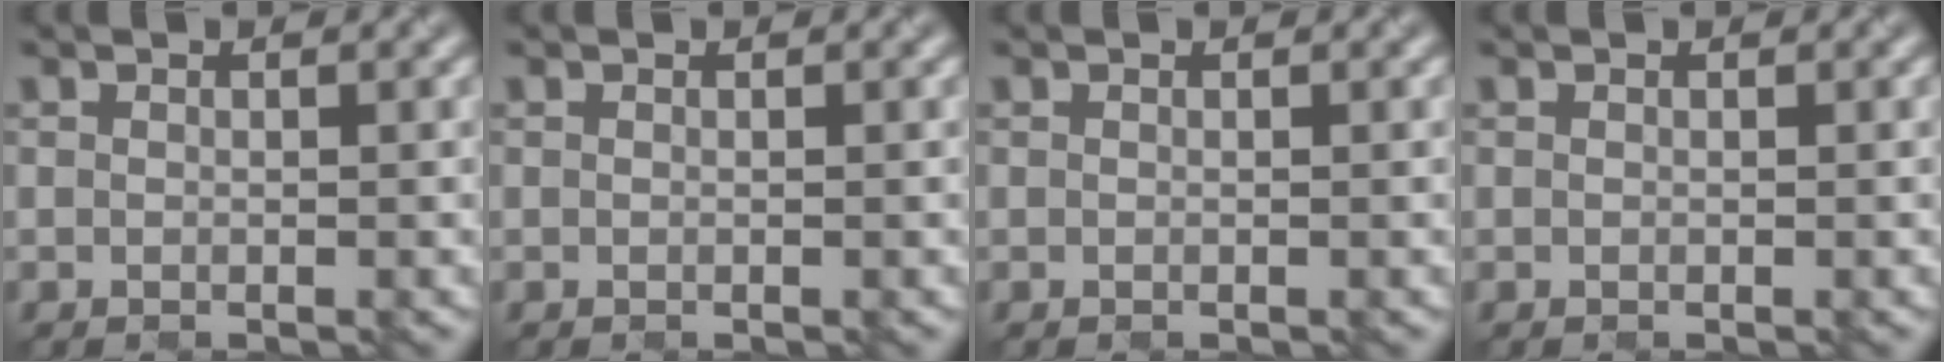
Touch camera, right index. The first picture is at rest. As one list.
[{"total": 0.0}, {"total": 0.0}, {"total": 0.0}]